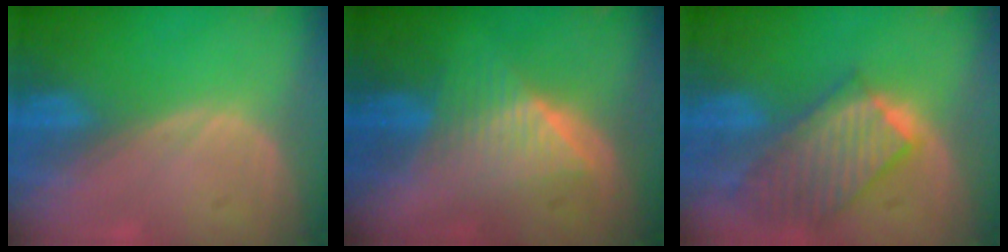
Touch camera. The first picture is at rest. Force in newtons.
{"total": 6.5, "press": 6.4, "slide": 1.1}
{"total": 9.8, "press": 8.6, "slide": 4.6}